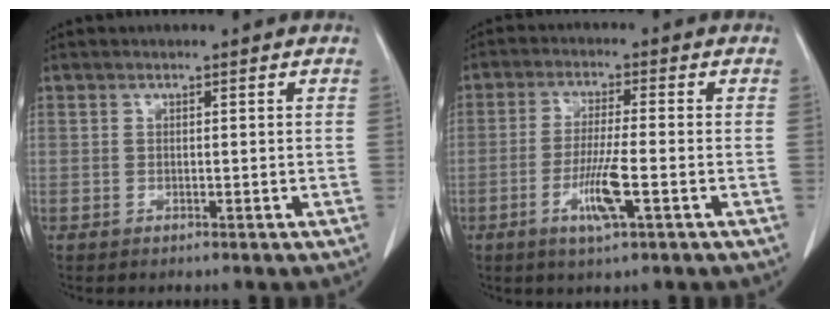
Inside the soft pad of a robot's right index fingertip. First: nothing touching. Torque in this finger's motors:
{"motor_torque": [0.07, -0.03, 0.03, 0.06]}